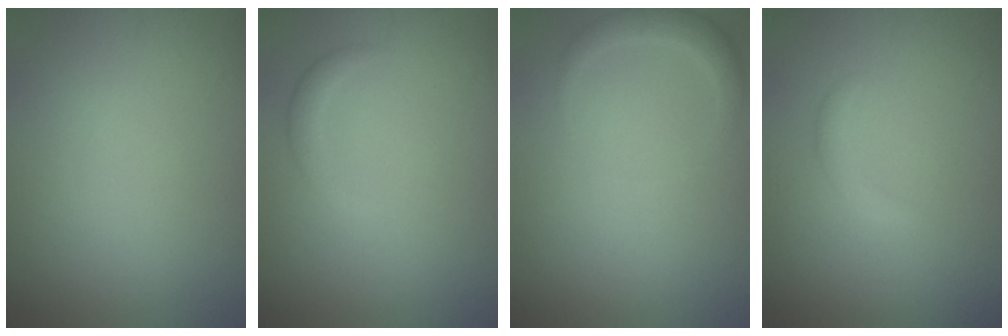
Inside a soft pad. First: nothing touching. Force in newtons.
{"total": 1.2, "press": 1.2, "slide": 0.0}
{"total": 1.7, "press": 1.7, "slide": 0.1}
{"total": 1.2, "press": 1.2, "slide": 0.0}